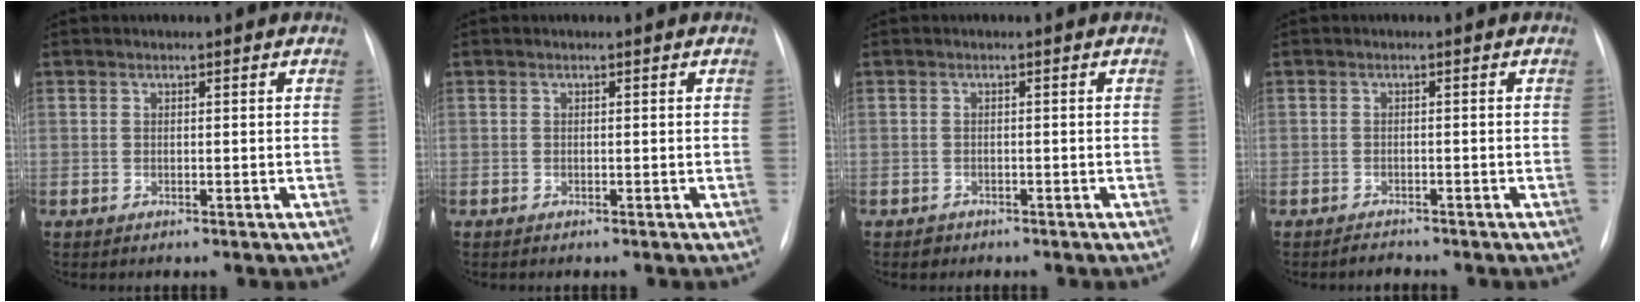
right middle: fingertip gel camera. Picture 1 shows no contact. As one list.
[{"total": 0.0}, {"total": 1.2, "force": [-0.9, 0.9, -0.1], "torque": [0.000, 0.003, -0.014]}, {"total": 1.2, "force": [-1.2, 0.3, 0.0], "torque": [-0.002, -0.003, -0.017]}]